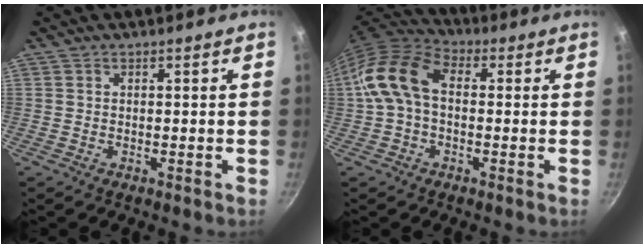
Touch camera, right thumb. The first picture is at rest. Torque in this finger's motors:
{"motor_torque": [0.15, 1.79, 1.05, -0.25, 0.17]}